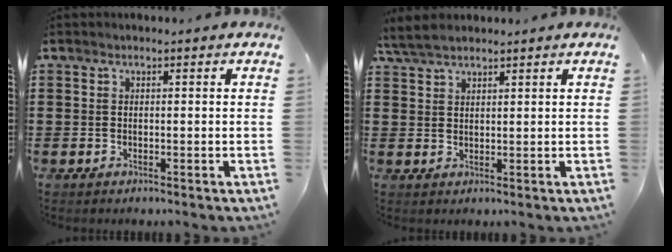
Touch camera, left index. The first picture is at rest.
{"total": 3.4, "force": [2.9, 1.1, 1.6], "torque": [-0.038, 0.002, 0.054]}